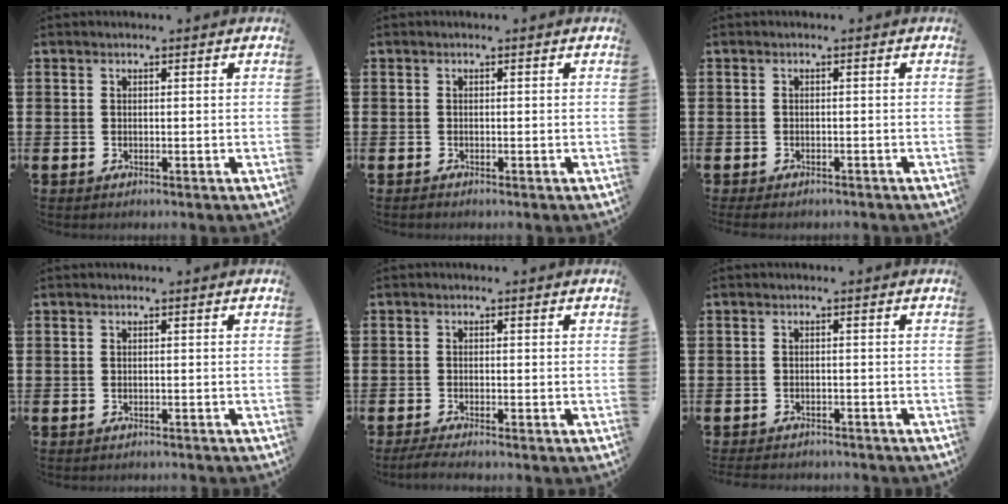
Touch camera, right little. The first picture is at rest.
{"total": 0.0}
{"total": 0.8, "force": [-0.6, 0.2, 0.3], "torque": [-0.007, 0.000, -0.014]}
{"total": 0.0}
{"total": 1.3, "force": [-0.9, 0.0, 0.9], "torque": [-0.015, -0.001, -0.018]}
{"total": 1.3, "force": [-1.3, 0.1, 0.0], "torque": [-0.004, 0.002, -0.027]}